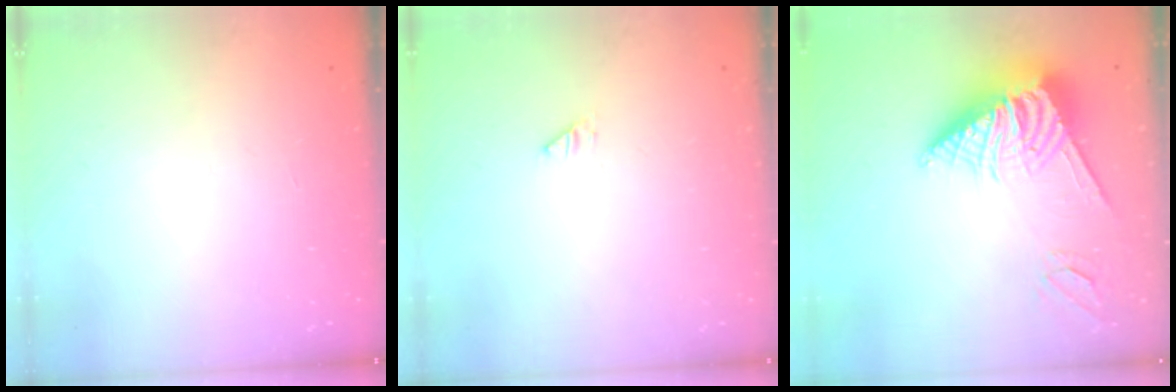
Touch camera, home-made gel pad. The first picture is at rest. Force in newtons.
{"total": 0.0}
{"total": 13.1, "press": 12.8, "slide": 2.4}